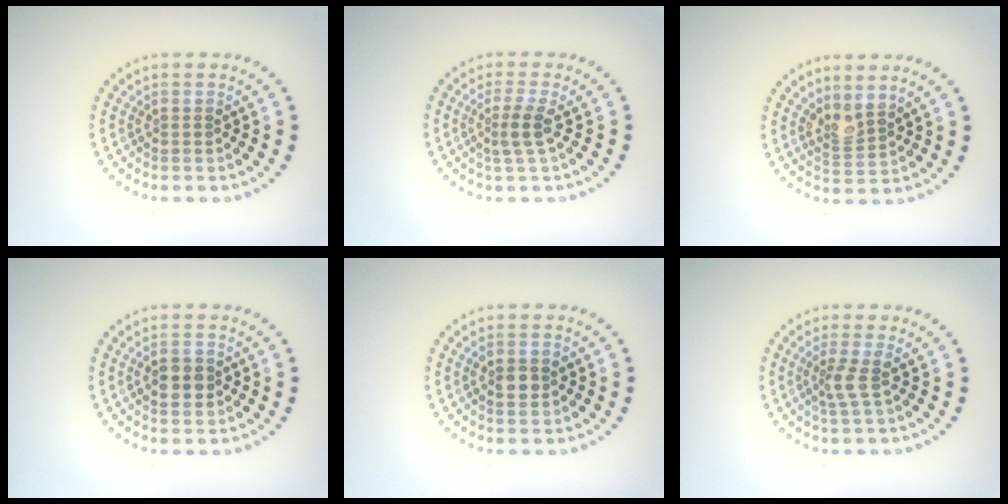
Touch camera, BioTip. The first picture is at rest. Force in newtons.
{"total": 2.0, "press": 1.5, "slide": 1.3}
{"total": 2.1, "press": 1.6, "slide": 1.4}
{"total": 2.8, "press": 2.8, "slide": 0.3}
{"total": 2.5, "press": 2.5, "slide": 0.1}
{"total": 1.9, "press": 1.4, "slide": 1.4}